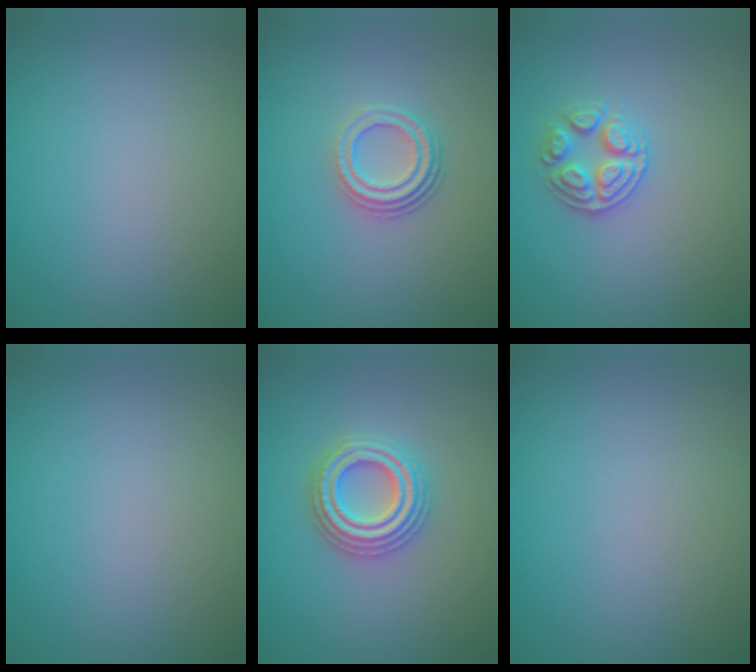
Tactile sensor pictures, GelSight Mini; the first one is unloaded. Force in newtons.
{"total": 3.3, "press": 2.4, "slide": 2.3}
{"total": 2.6, "press": 2.6, "slide": 0.6}
{"total": 0.0}
{"total": 4.0, "press": 4.0, "slide": 0.8}
{"total": 0.0}